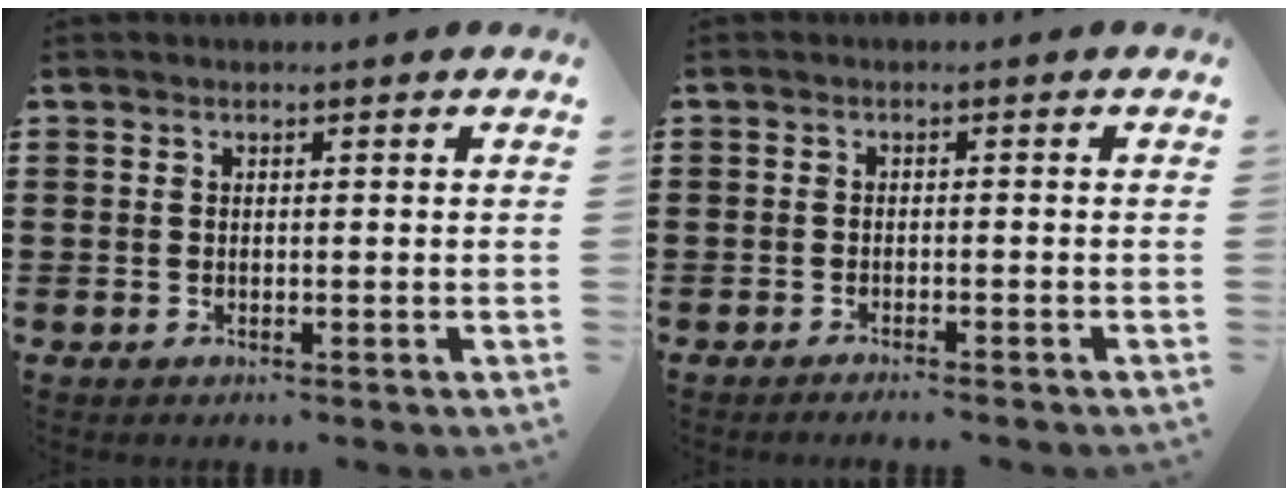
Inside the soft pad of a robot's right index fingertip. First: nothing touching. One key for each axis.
{"total": 1.3, "fx": -1.3, "fy": -0.3, "fz": 0.0, "tx": -0.004, "ty": -0.001, "tz": -0.026}